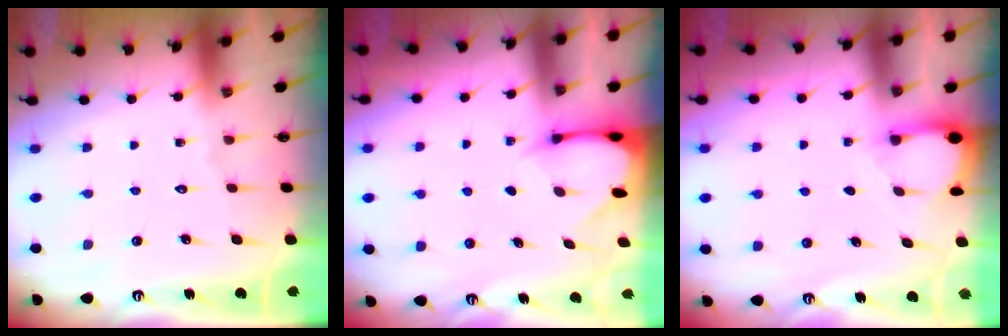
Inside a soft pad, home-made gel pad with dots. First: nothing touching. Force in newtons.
{"total": 2.5, "press": 2.5, "slide": 0.3}
{"total": 2.8, "press": 2.8, "slide": 0.3}